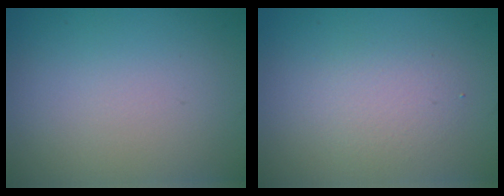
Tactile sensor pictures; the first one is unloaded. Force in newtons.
{"total": 2.2, "press": 2.2, "slide": 0.3}